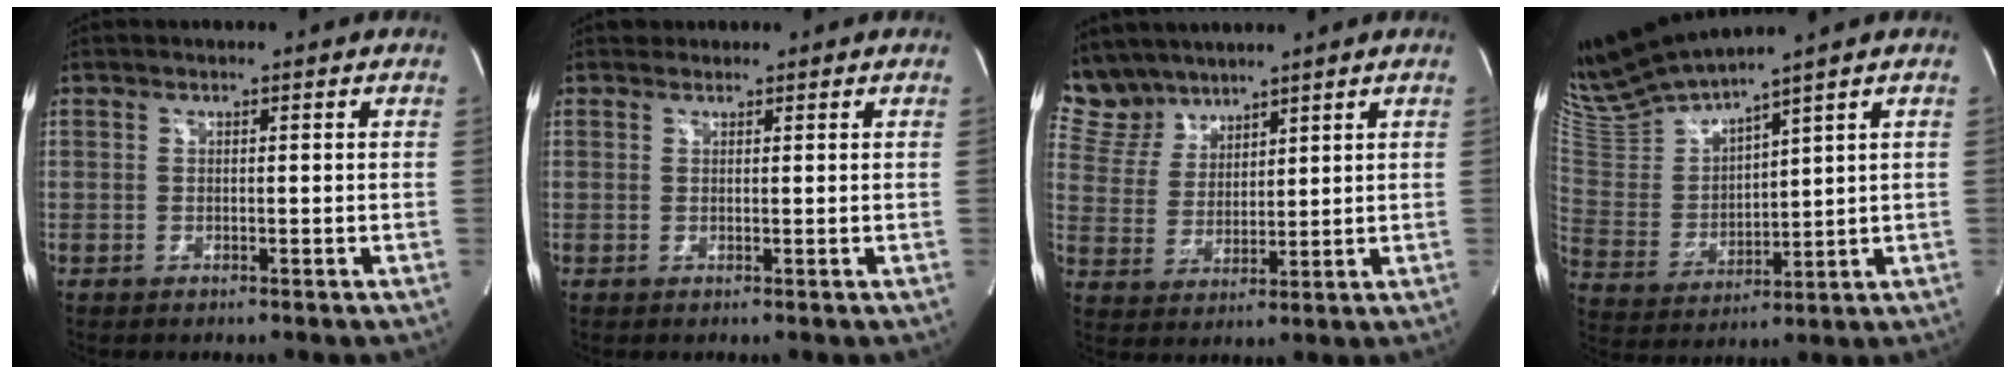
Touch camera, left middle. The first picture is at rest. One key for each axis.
{"total": 0.8, "fx": 0.7, "fy": 0.5, "fz": -0.1, "tx": 0.000, "ty": 0.004, "tz": 0.010}
{"total": 7.1, "fx": 6.5, "fy": 2.9, "fz": 0.4, "tx": -0.020, "ty": 0.011, "tz": 0.147}
{"total": 11.6, "fx": 10.8, "fy": -0.6, "fz": 4.2, "tx": -0.101, "ty": -0.004, "tz": 0.229}